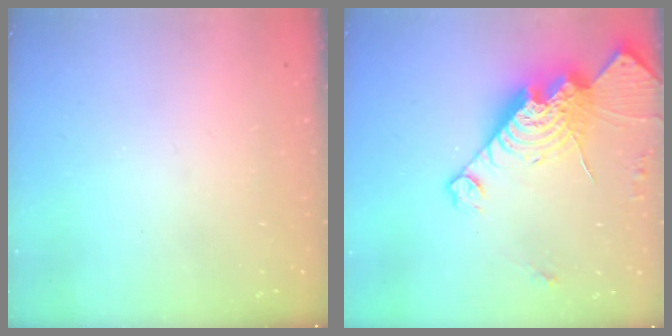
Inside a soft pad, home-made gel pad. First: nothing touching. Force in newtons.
{"total": 19.3, "press": 19.3, "slide": 1.6}